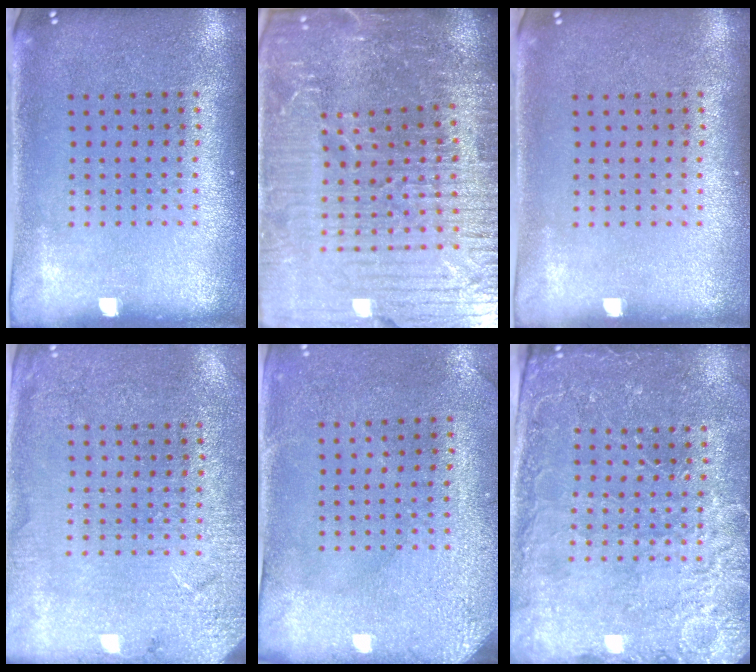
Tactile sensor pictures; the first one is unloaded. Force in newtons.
{"total": 6.3, "press": 5.7, "slide": 2.9}
{"total": 0.0}
{"total": 2.7, "press": 2.6, "slide": 0.4}
{"total": 3.0, "press": 2.5, "slide": 1.7}
{"total": 3.0, "press": 3.0, "slide": 0.5}